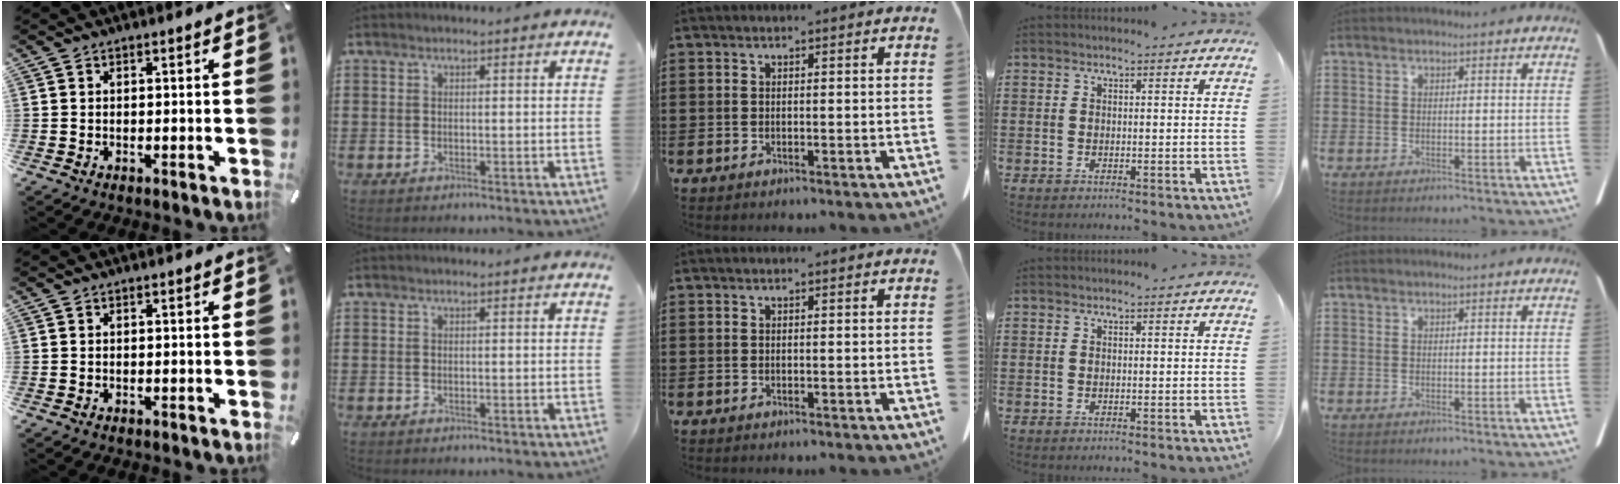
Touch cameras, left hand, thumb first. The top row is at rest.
{}